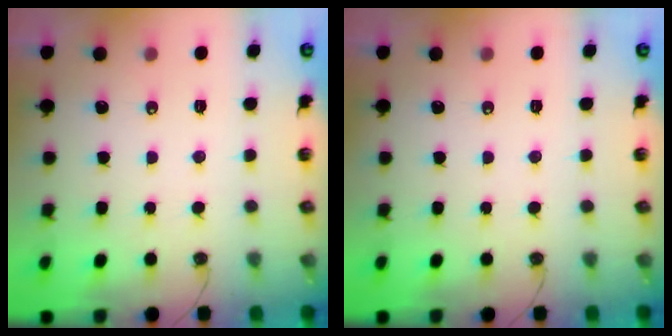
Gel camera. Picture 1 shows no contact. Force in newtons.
{"total": 0.0}